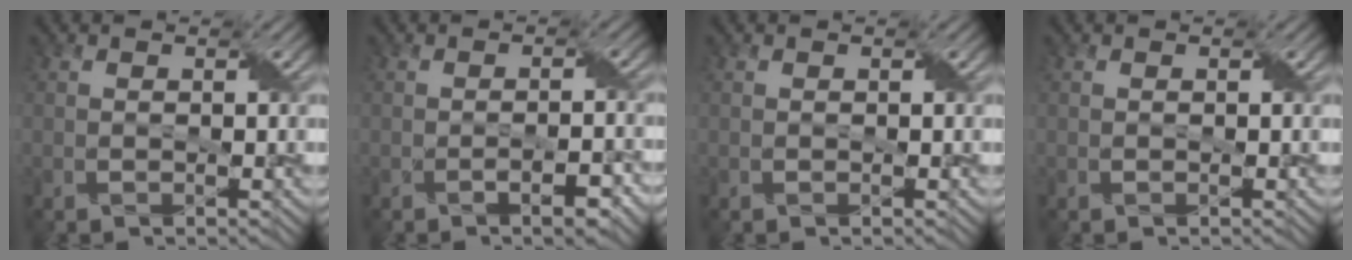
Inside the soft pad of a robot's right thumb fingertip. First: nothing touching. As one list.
[{"total": 2.5, "force": [-1.3, 0.6, 2.1], "torque": [-0.037, 0.001, -0.018]}, {"total": 0.0}, {"total": 0.0}]